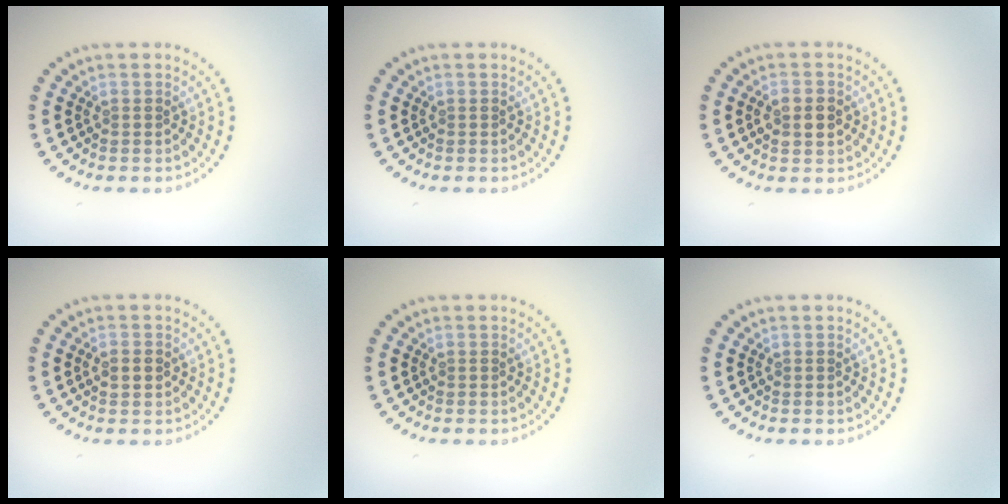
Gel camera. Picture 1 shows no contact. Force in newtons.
{"total": 0.0}
{"total": 2.4, "press": 2.4, "slide": 0.3}
{"total": 1.9, "press": 1.9, "slide": 0.2}
{"total": 0.0}
{"total": 0.0}